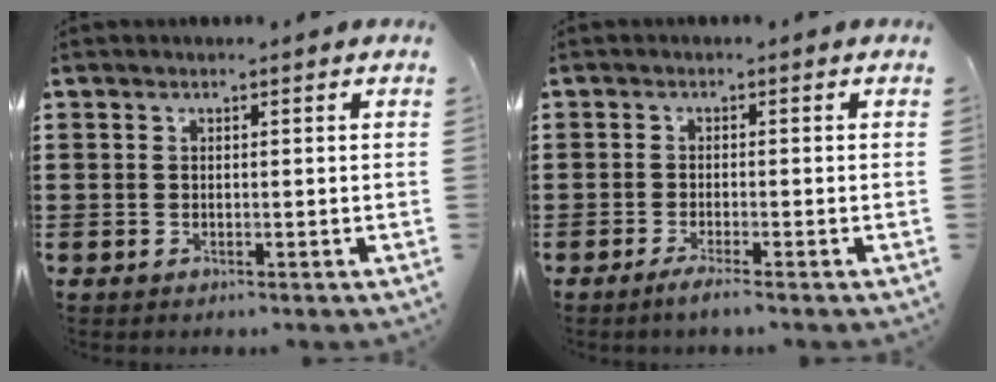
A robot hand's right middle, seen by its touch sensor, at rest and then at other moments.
{"total": 2.1, "force": [-1.4, -0.2, 1.5], "torque": [-0.032, -0.005, -0.029]}